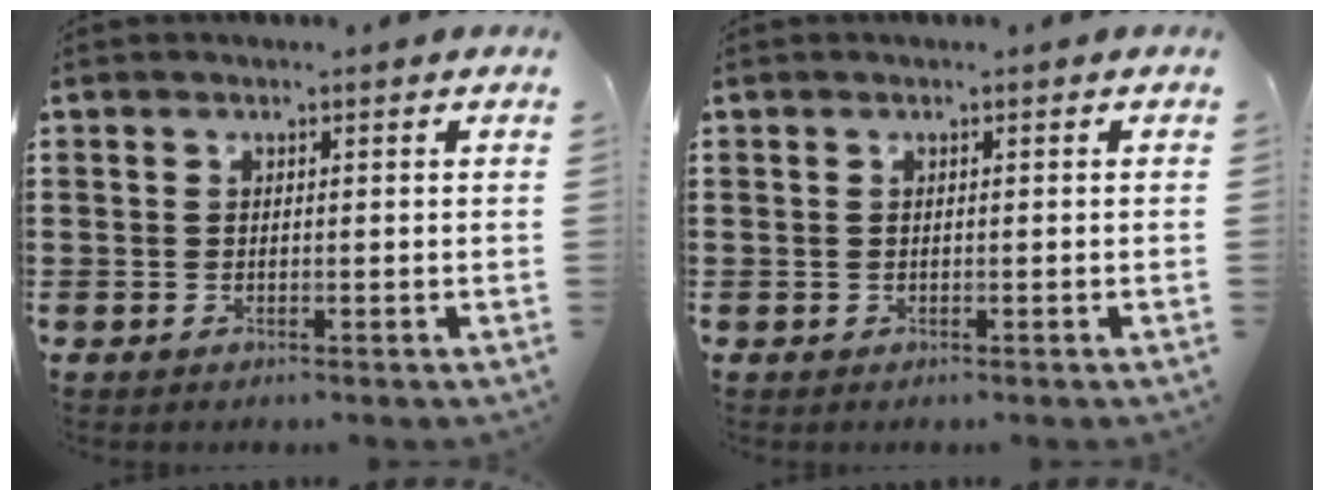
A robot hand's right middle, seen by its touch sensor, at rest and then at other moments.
{"total": 0.0}